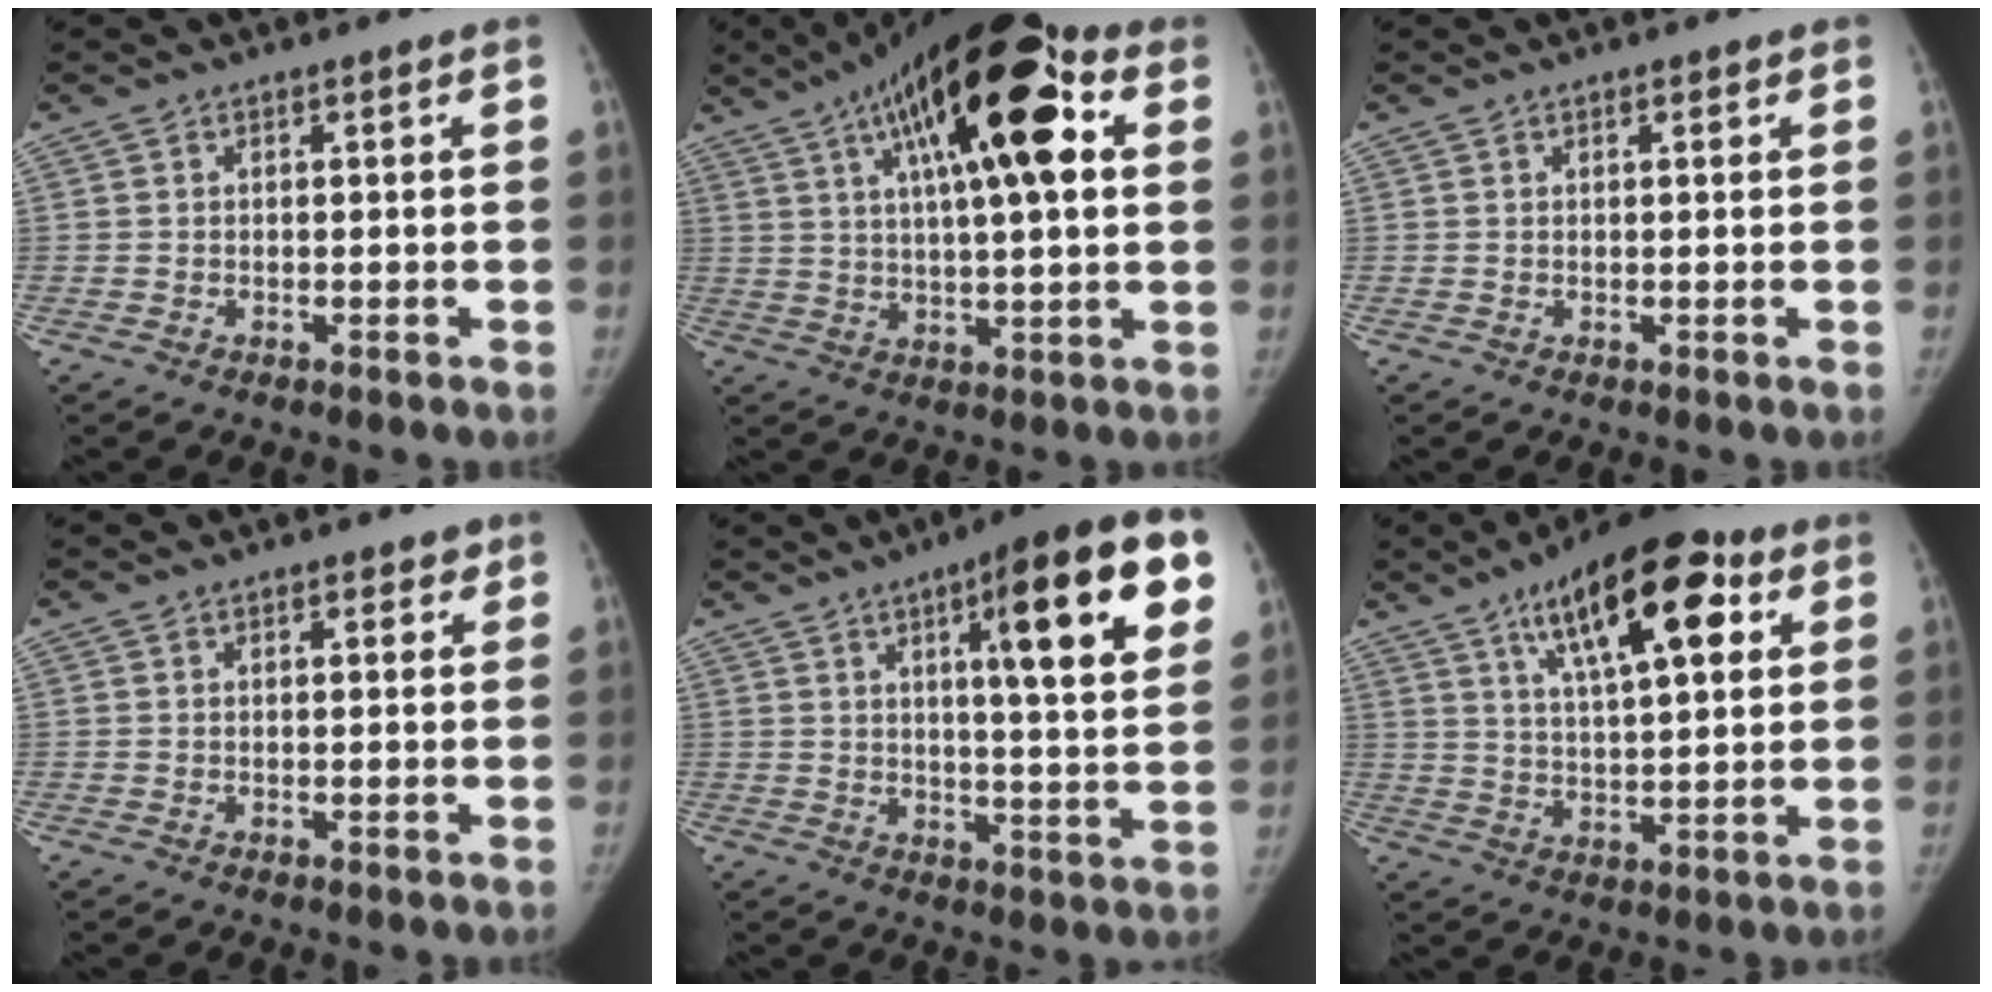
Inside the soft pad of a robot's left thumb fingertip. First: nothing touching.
{"total": 22.3, "force": [8.1, 7.2, 19.5], "torque": [-0.299, 0.014, 0.118]}
{"total": 0.7, "force": [0.4, 0.3, 0.5], "torque": [-0.002, 0.001, 0.006]}
{"total": 1.9, "force": [1.2, 1.0, 1.1], "torque": [0.000, -0.002, 0.013]}
{"total": 18.9, "force": [7.9, 3.7, 16.8], "torque": [-0.205, -0.019, 0.104]}
{"total": 18.1, "force": [8.4, 6.8, 14.6], "torque": [-0.191, -0.015, 0.132]}